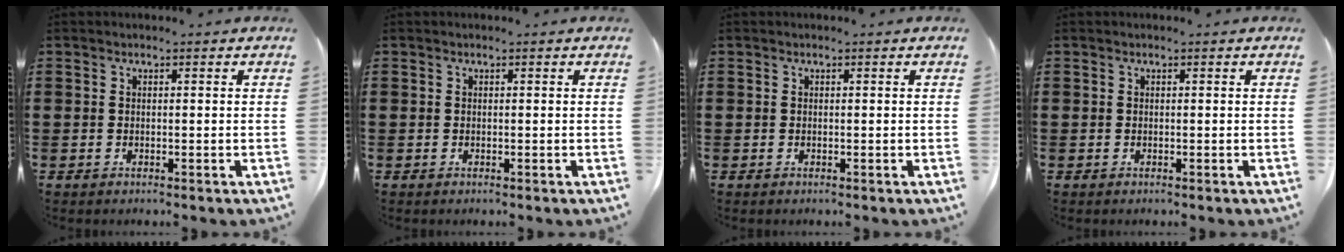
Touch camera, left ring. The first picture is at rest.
{"total": 0.0}
{"total": 0.0}
{"total": 0.0}